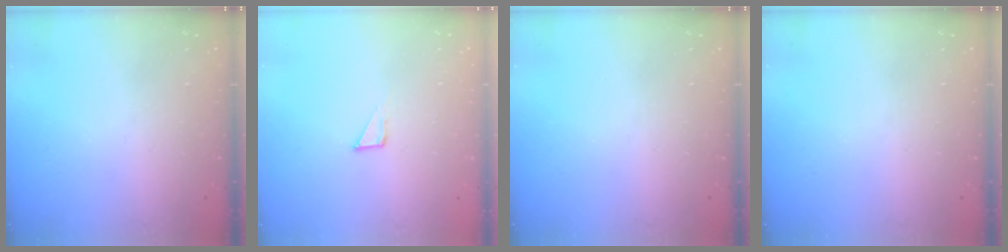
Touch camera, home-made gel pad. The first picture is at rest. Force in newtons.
{"total": 2.1, "press": 2.1, "slide": 0.1}
{"total": 0.0}
{"total": 0.0}